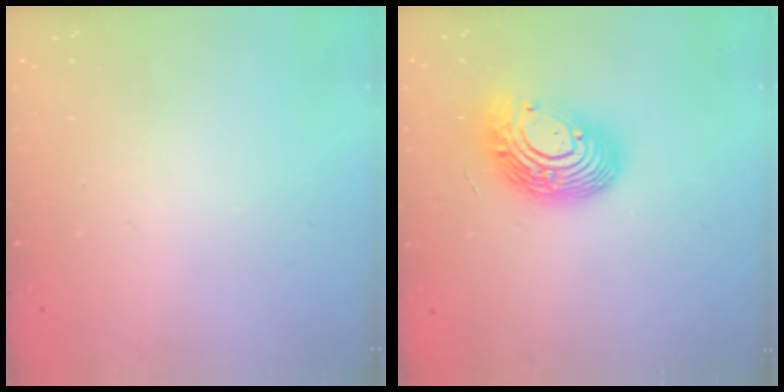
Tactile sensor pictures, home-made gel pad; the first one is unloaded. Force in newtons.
{"total": 15.1, "press": 15.1, "slide": 1.4}